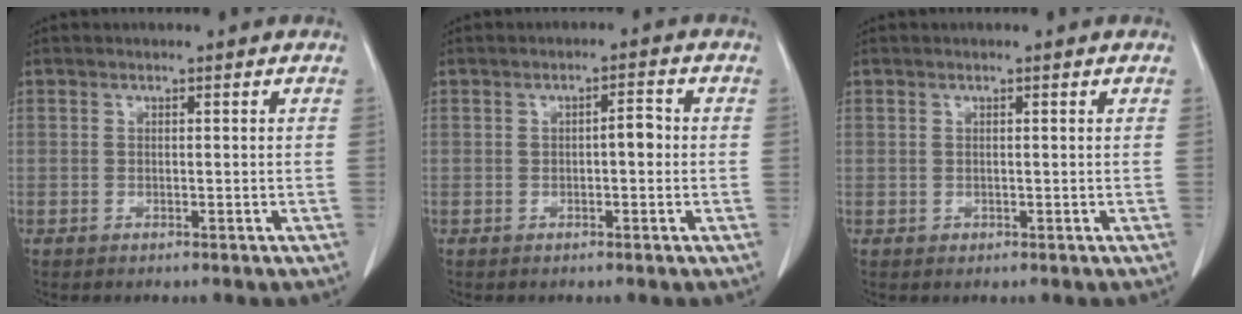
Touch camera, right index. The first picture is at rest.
{"total": 3.1, "force": [-0.2, 1.2, 2.8], "torque": [-0.048, 0.016, -0.002]}
{"total": 0.8, "force": [0.1, 0.8, 0.2], "torque": [0.003, 0.003, 0.003]}